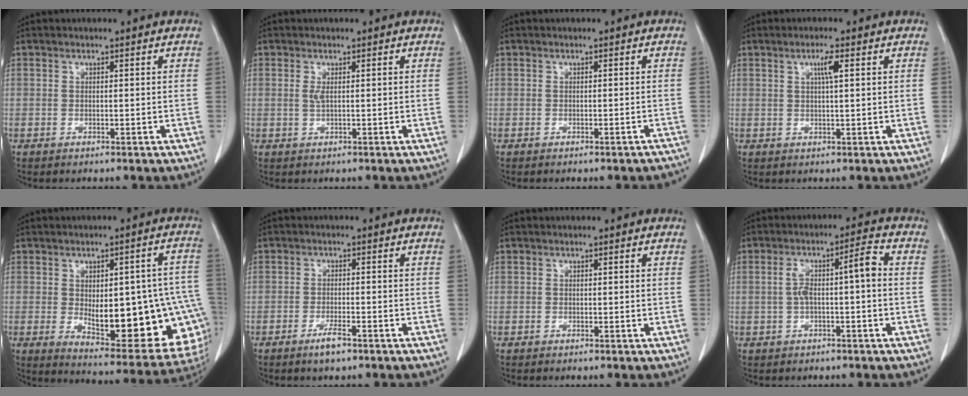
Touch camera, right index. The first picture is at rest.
{"total": 1.2, "force": [0.2, 0.1, 1.2], "torque": [-0.030, 0.000, 0.005]}
{"total": 3.3, "force": [-3.1, 0.5, 1.0], "torque": [-0.010, -0.006, -0.034]}
{"total": 2.6, "force": [1.0, 0.0, 2.5], "torque": [-0.045, 0.001, 0.017]}
{"total": 22.3, "force": [-4.0, 7.9, 20.5], "torque": [-0.188, 0.016, -0.024]}
{"total": 3.0, "force": [-2.1, 0.5, 2.1], "torque": [-0.040, 0.000, -0.035]}
{"total": 0.0}
{"total": 5.8, "force": [-0.2, 0.8, 5.7], "torque": [-0.105, 0.030, -0.002]}